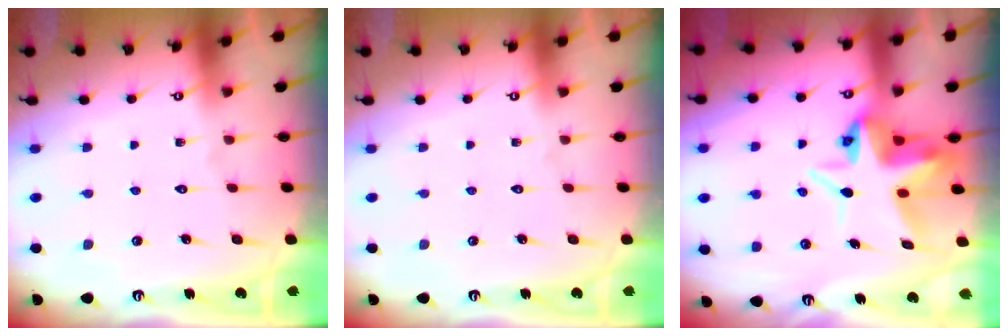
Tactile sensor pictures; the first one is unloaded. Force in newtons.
{"total": 0.0}
{"total": 8.0, "press": 7.8, "slide": 1.8}